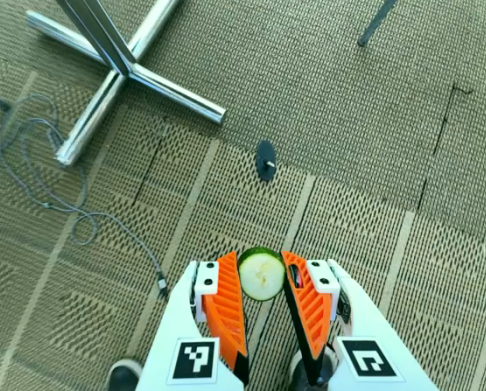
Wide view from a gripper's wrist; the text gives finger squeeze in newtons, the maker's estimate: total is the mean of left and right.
{"total": 6.5, "left": 6.0, "right": 7.1}